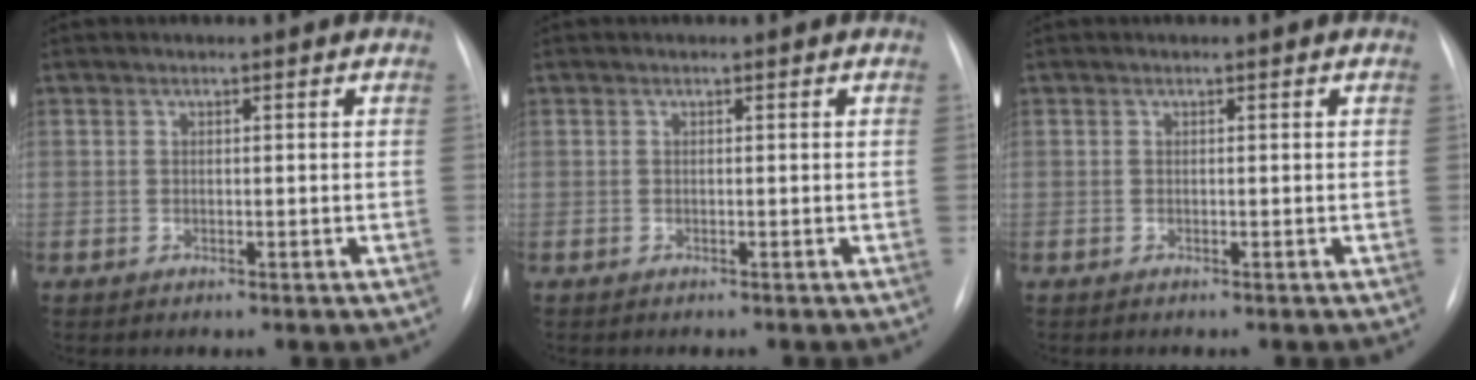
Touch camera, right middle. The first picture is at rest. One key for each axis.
{"total": 0.0}
{"total": 0.0}